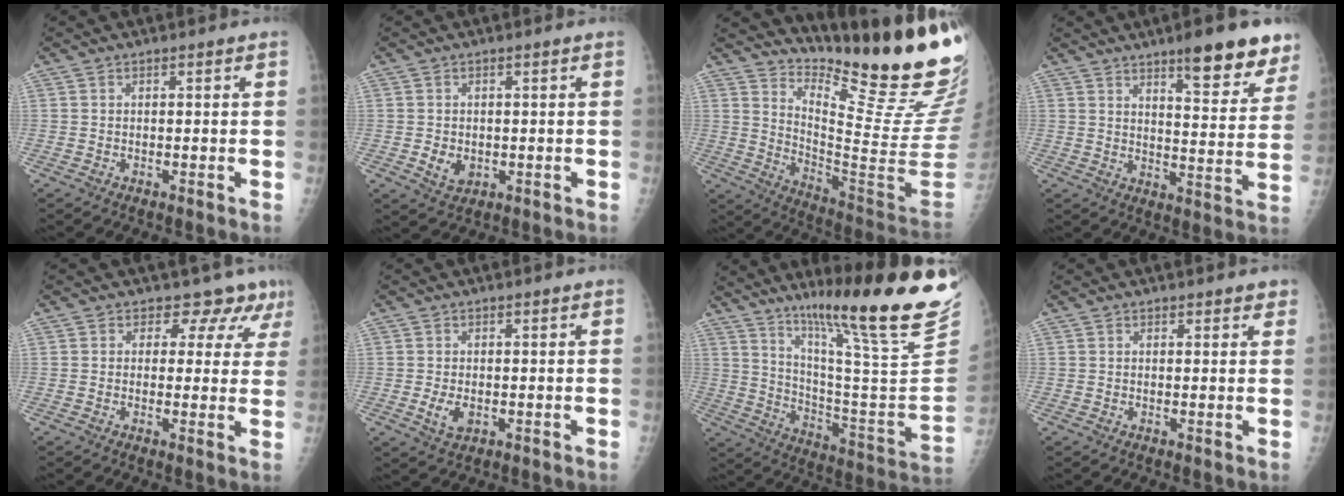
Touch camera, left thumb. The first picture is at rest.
{"total": 3.4, "force": [-0.5, 2.6, 2.1], "torque": [-0.028, -0.002, 0.001]}
{"total": 22.8, "force": [18.1, 2.3, 13.6], "torque": [-0.176, -0.186, 0.267]}
{"total": 14.0, "force": [9.6, 3.8, 9.5], "torque": [-0.083, -0.057, 0.133]}
{"total": 6.8, "force": [5.1, 4.4, 1.3], "torque": [0.026, -0.022, 0.041]}
{"total": 3.3, "force": [-0.6, 1.9, 2.6], "torque": [-0.050, -0.006, -0.005]}
{"total": 28.2, "force": [20.6, 1.8, 19.2], "torque": [-0.274, -0.131, 0.312]}
{"total": 1.4, "force": [1.2, 0.7, 0.5], "torque": [0.008, -0.006, 0.009]}